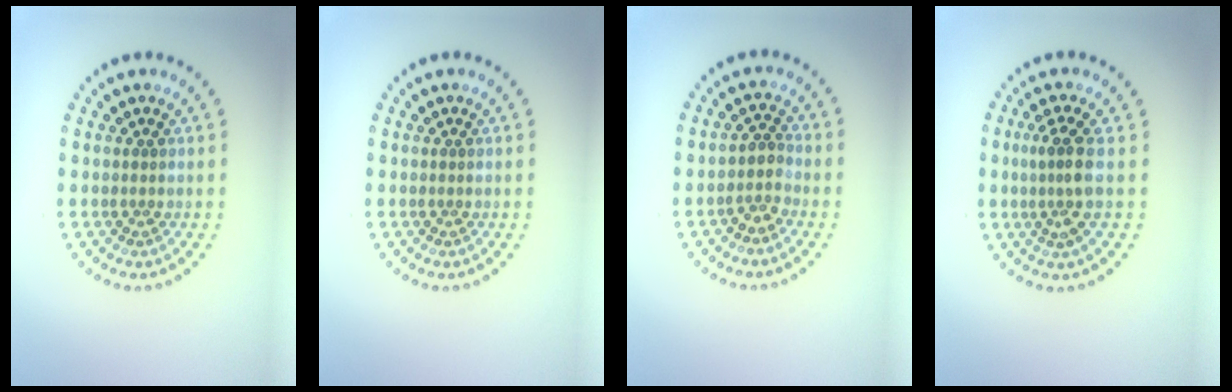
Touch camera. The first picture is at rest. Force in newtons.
{"total": 0.0}
{"total": 1.8, "press": 1.4, "slide": 1.2}
{"total": 2.6, "press": 2.2, "slide": 1.5}